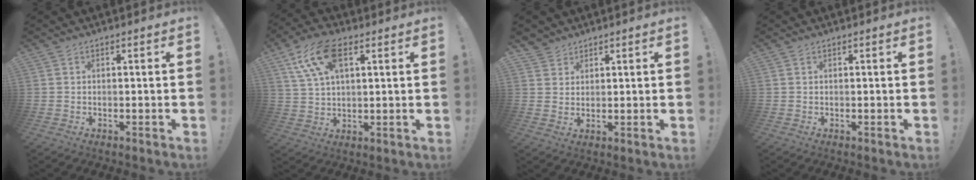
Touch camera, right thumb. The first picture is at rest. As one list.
[{"total": 12.7, "force": [5.2, 6.7, 9.4], "torque": [-0.180, -0.006, 0.097]}, {"total": 3.9, "force": [3.1, 2.3, 0.1], "torque": [0.002, -0.018, 0.058]}, {"total": 0.0}]